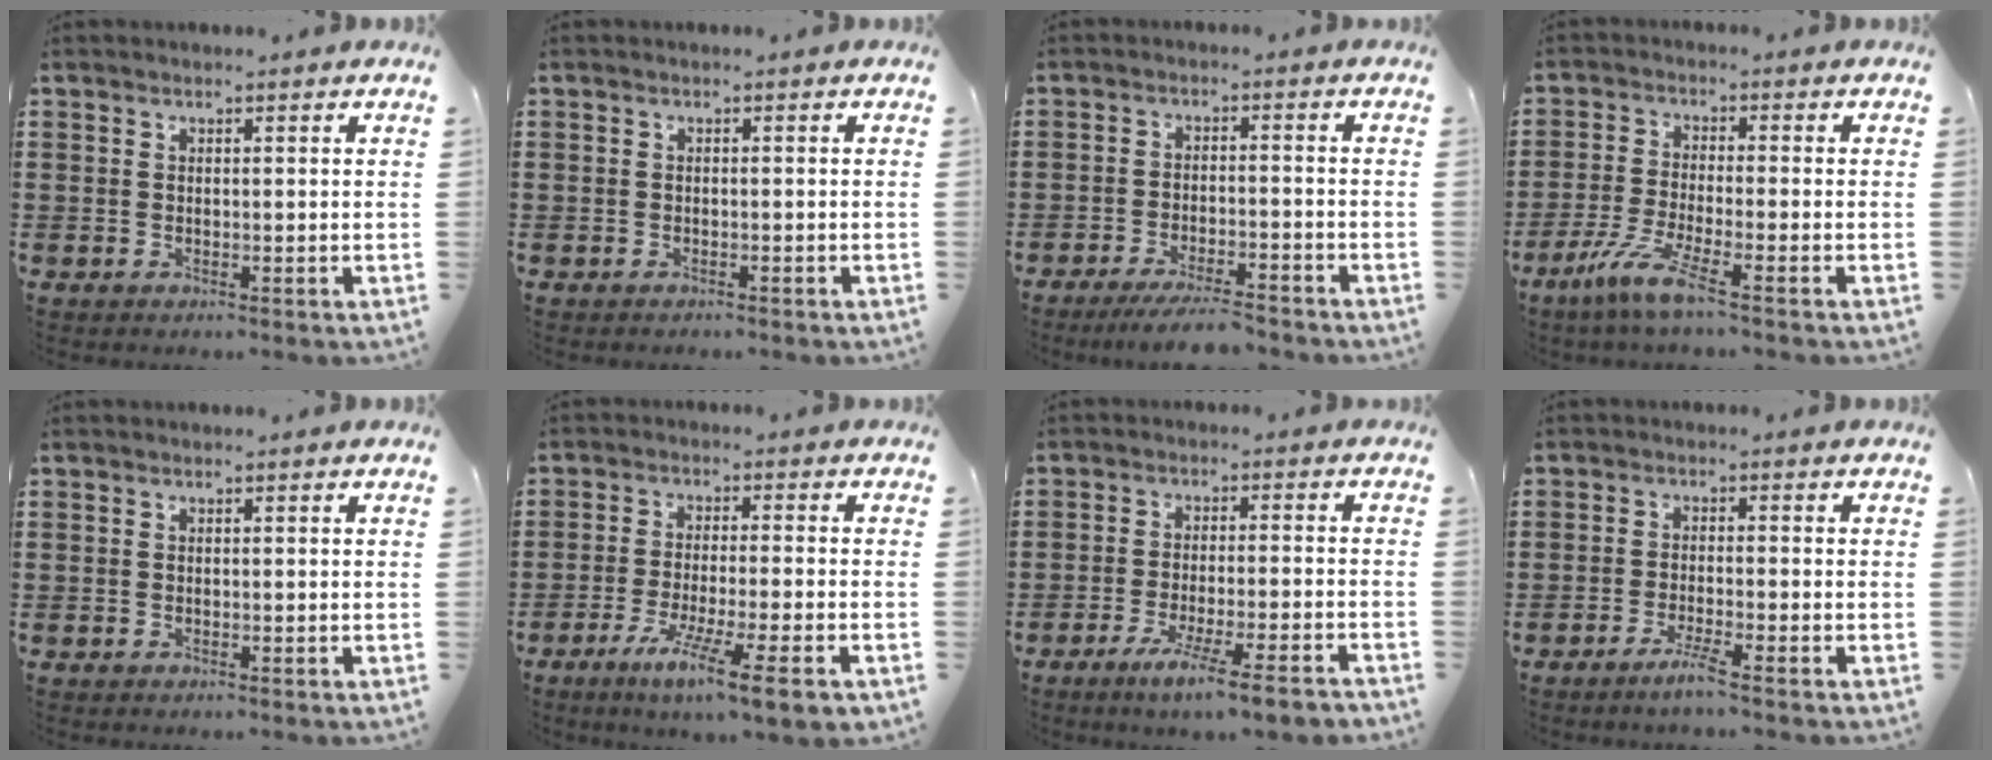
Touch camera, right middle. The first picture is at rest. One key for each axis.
{"total": 0.8, "fx": -0.7, "fy": 0.5, "fz": -0.1, "tx": 0.001, "ty": 0.003, "tz": -0.016}
{"total": 4.9, "fx": -4.4, "fy": 0.4, "fz": 2.2, "tx": -0.040, "ty": -0.004, "tz": -0.083}
{"total": 6.3, "fx": -4.0, "fy": 0.5, "fz": 4.9, "tx": -0.104, "ty": -0.013, "tz": -0.077}
{"total": 0.0}
{"total": 8.1, "fx": -5.4, "fy": 0.6, "fz": 6.1, "tx": -0.114, "ty": -0.013, "tz": -0.097}
{"total": 6.0, "fx": -4.7, "fy": -0.1, "fz": 3.8, "tx": -0.065, "ty": -0.014, "tz": -0.082}
{"total": 2.9, "fx": -2.0, "fy": -0.3, "fz": 2.1, "tx": -0.041, "ty": -0.004, "tz": -0.040}